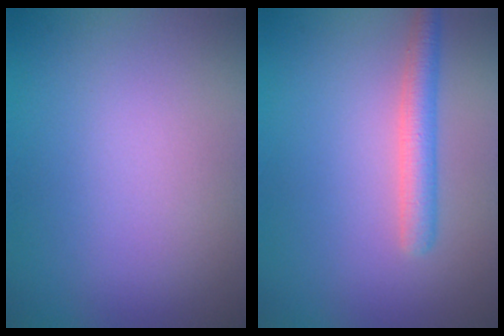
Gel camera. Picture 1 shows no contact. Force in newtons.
{"total": 2.6, "press": 2.6, "slide": 0.1}